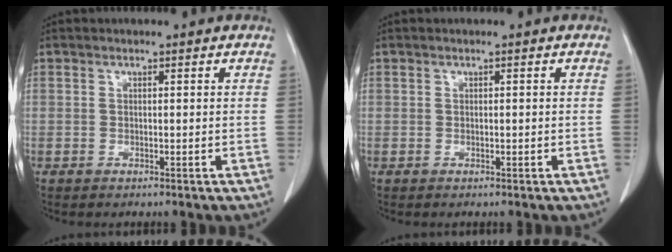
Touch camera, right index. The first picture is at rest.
{"total": 0.0}